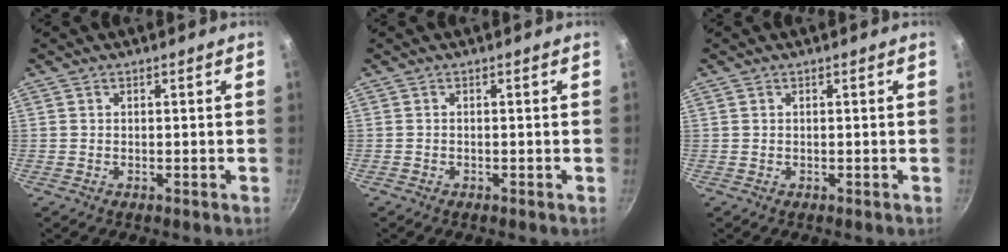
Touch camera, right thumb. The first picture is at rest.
{"total": 0.0}
{"total": 0.0}